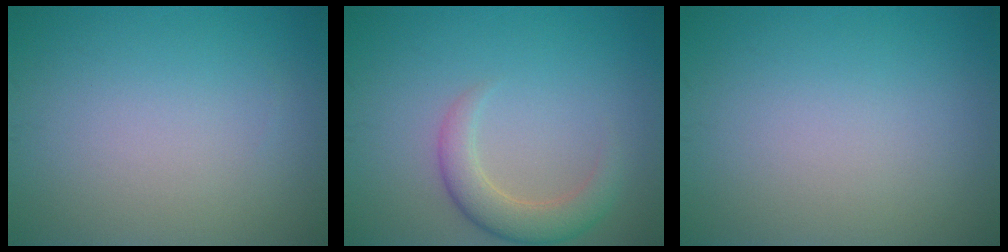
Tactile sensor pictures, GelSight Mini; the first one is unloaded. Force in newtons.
{"total": 3.5, "press": 3.5, "slide": 0.4}
{"total": 0.0}